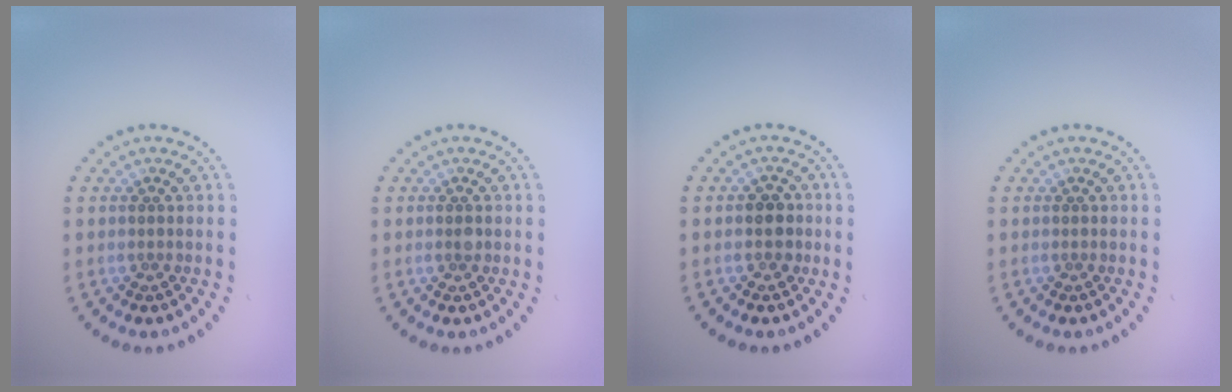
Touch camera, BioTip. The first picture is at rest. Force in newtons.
{"total": 0.8, "press": 0.8, "slide": 0.1}
{"total": 1.9, "press": 1.8, "slide": 0.6}
{"total": 0.0}